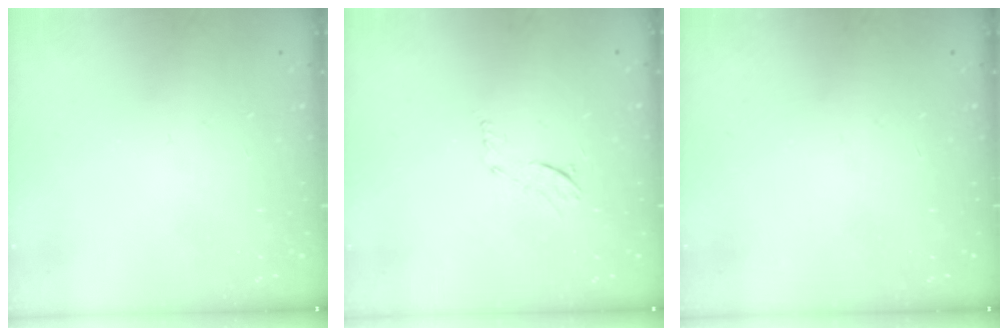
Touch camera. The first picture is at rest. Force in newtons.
{"total": 5.7, "press": 5.6, "slide": 0.8}
{"total": 0.0}